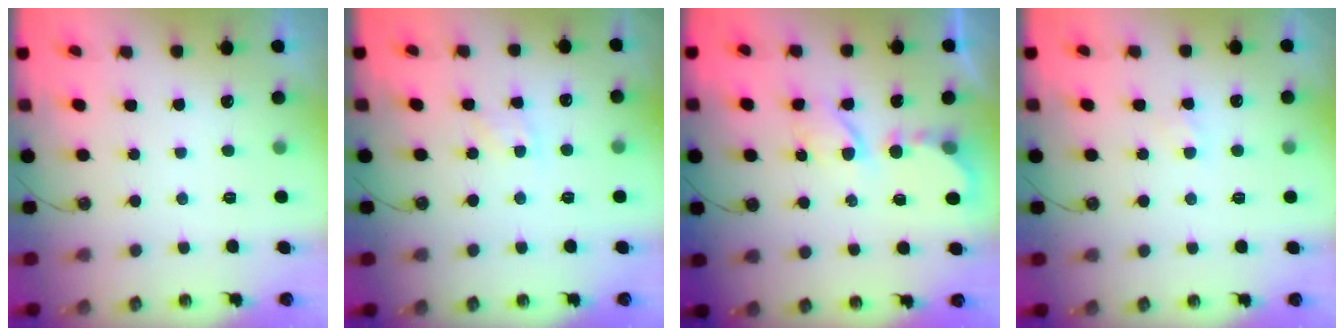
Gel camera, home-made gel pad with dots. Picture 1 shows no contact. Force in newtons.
{"total": 5.2, "press": 5.1, "slide": 0.7}
{"total": 5.7, "press": 5.7, "slide": 0.5}
{"total": 3.1, "press": 3.1, "slide": 0.5}